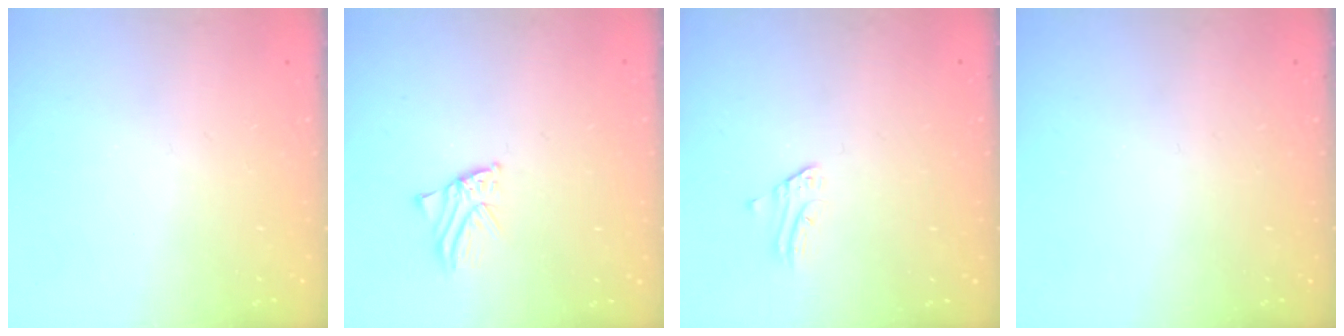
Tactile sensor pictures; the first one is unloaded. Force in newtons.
{"total": 1.8, "press": 1.8, "slide": 0.1}
{"total": 2.2, "press": 2.2, "slide": 0.2}
{"total": 0.0}